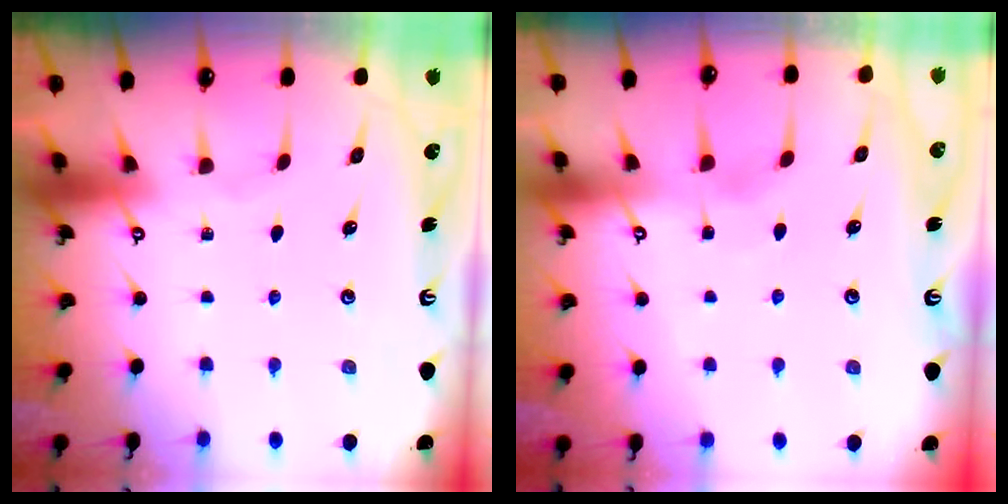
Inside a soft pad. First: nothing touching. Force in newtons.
{"total": 2.6, "press": 2.5, "slide": 0.2}